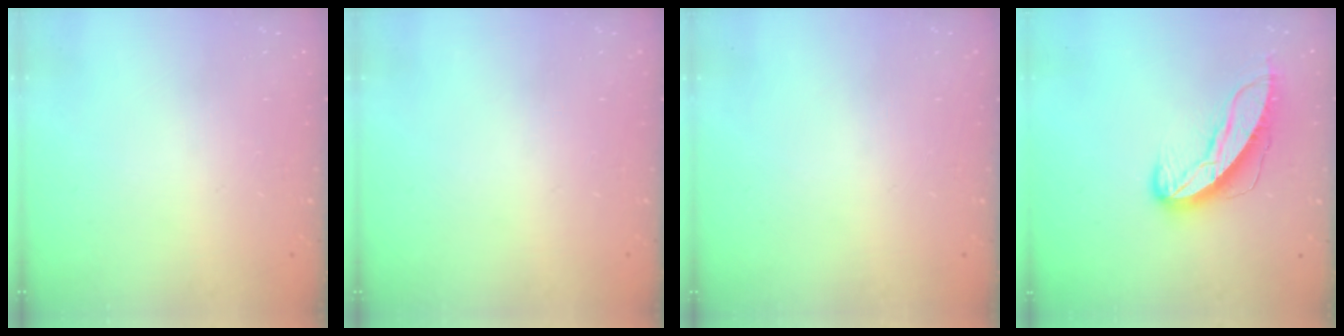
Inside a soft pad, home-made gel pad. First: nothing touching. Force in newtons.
{"total": 0.0}
{"total": 0.0}
{"total": 10.2, "press": 10.2, "slide": 0.5}